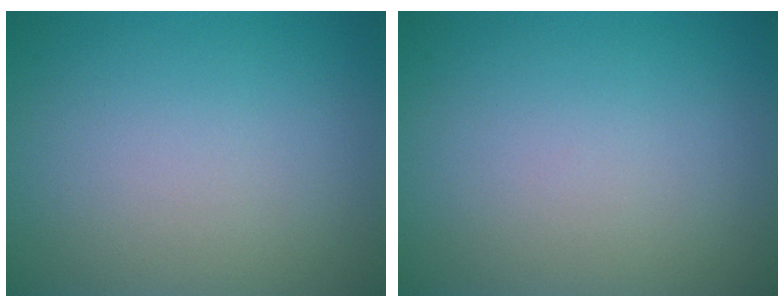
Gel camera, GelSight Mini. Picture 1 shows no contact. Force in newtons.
{"total": 0.0}